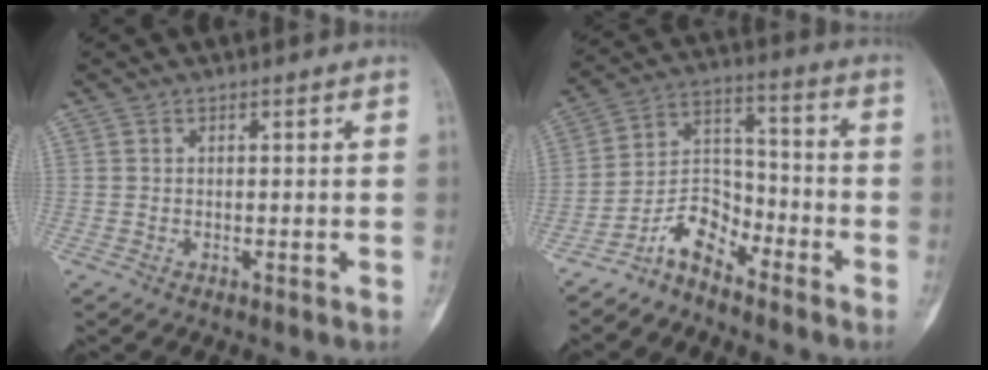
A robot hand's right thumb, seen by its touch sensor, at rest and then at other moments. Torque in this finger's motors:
{"motor_torque": [-0.20, -0.20, -0.29, -0.36, -0.01]}